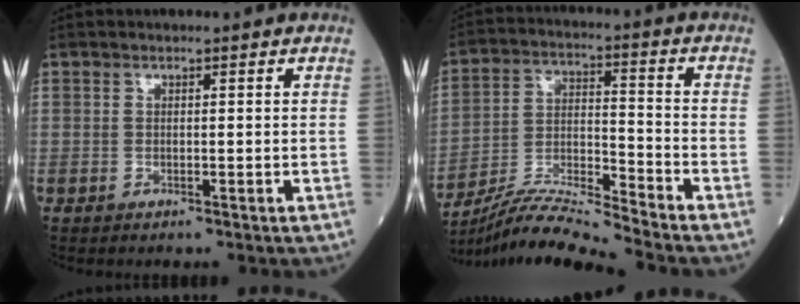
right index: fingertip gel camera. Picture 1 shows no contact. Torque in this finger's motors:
{"motor_torque": [0.12, -0.51, 0.20, 0.02]}